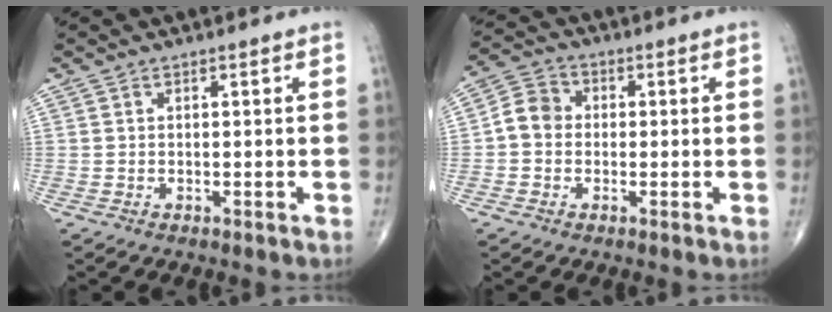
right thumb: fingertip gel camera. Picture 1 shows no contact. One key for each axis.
{"total": 5.4, "fx": -0.6, "fy": 4.7, "fz": 2.6, "tx": -0.034, "ty": 0.017, "tz": -0.023}